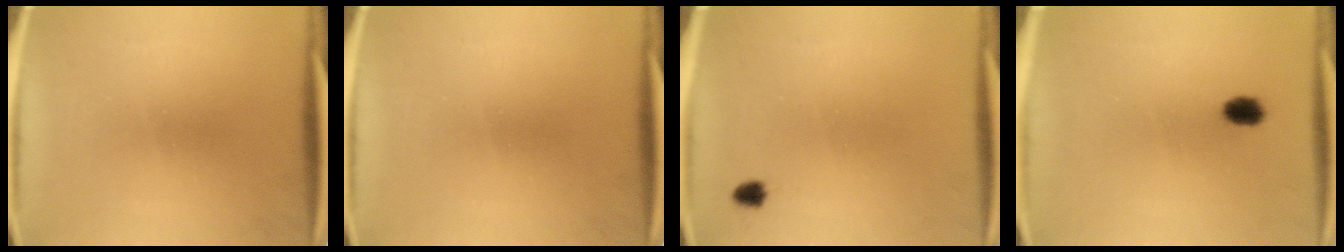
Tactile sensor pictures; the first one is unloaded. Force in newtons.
{"total": 0.0}
{"total": 1.5}
{"total": 2.8}